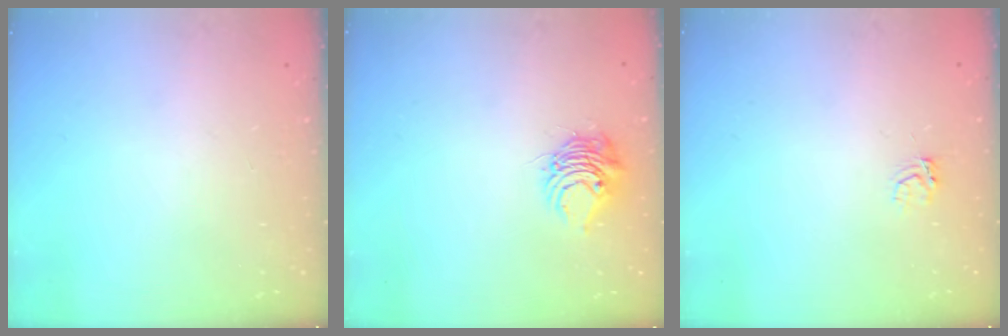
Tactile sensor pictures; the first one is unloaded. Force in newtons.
{"total": 7.3, "press": 7.3, "slide": 0.7}
{"total": 3.1, "press": 3.1, "slide": 0.4}